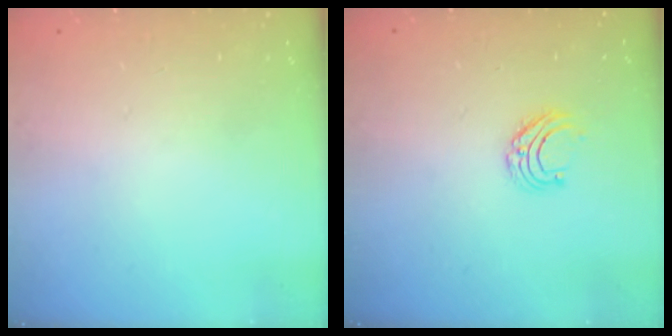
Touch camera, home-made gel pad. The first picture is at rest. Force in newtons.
{"total": 5.2, "press": 5.2, "slide": 0.5}